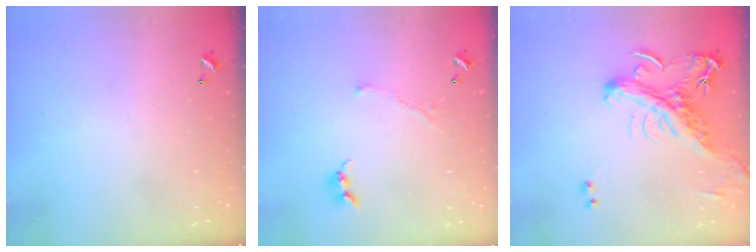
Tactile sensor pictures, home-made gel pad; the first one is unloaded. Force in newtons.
{"total": 1.3, "press": 1.2, "slide": 0.5}
{"total": 3.5, "press": 3.4, "slide": 1.0}